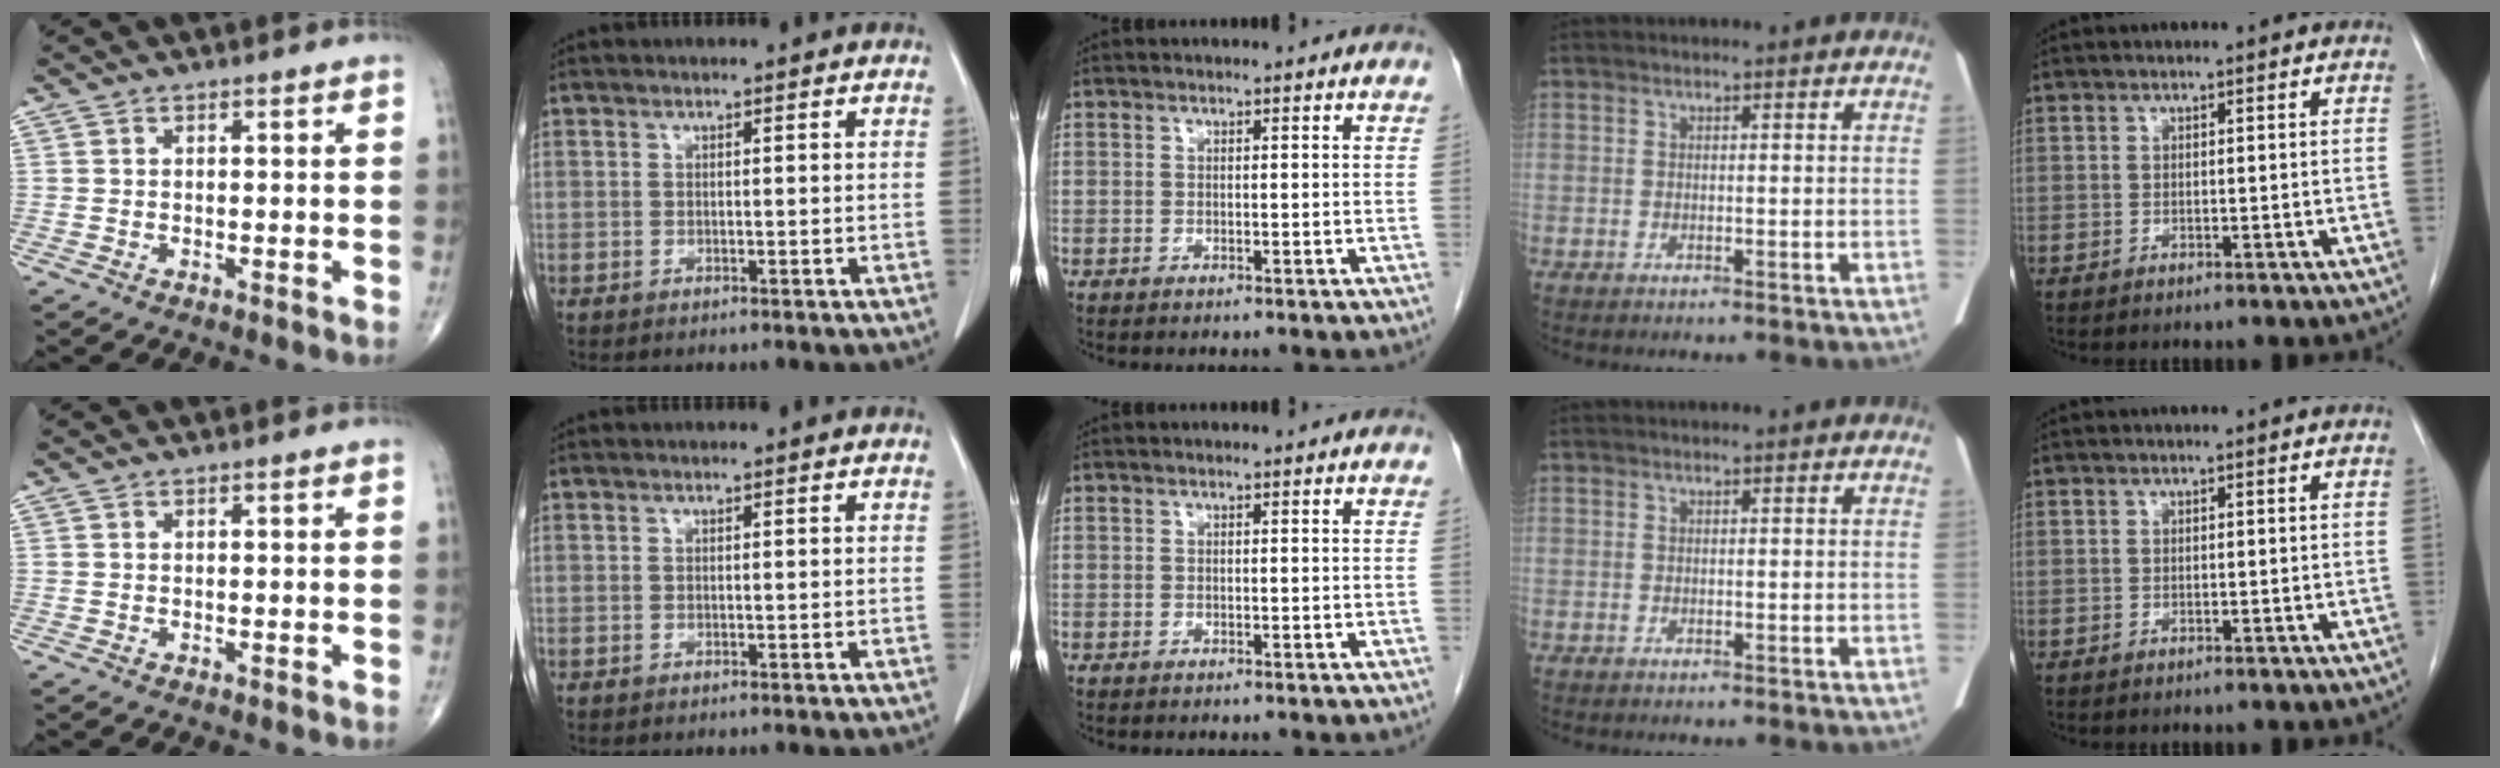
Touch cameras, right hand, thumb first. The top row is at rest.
{}